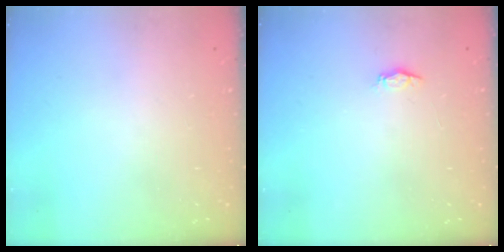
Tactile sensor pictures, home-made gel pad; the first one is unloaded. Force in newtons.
{"total": 2.2, "press": 2.1, "slide": 0.3}